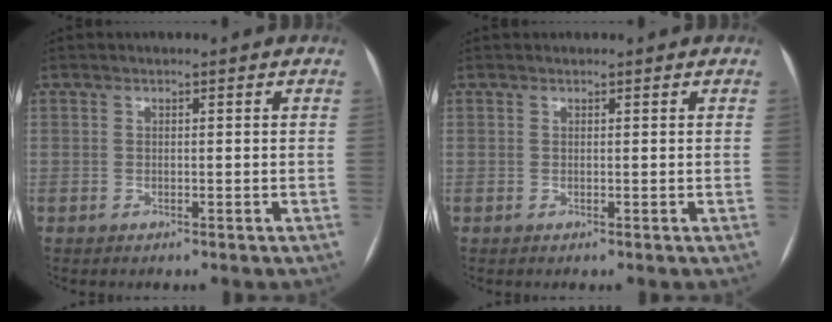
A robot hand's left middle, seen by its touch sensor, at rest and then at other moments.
{"total": 0.0}